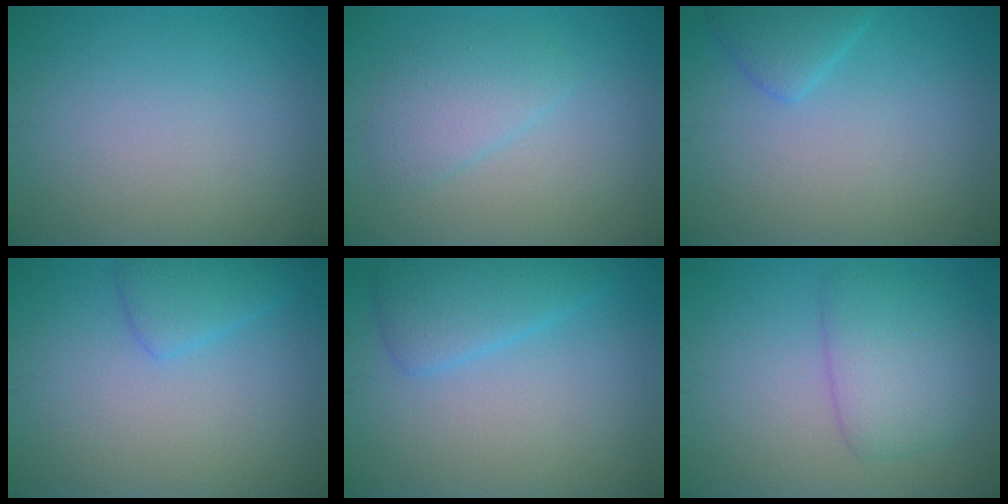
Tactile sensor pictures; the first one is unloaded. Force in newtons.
{"total": 2.8, "press": 2.7, "slide": 0.2}
{"total": 1.6, "press": 1.6, "slide": 0.0}
{"total": 2.5, "press": 2.5, "slide": 0.0}
{"total": 3.5, "press": 3.5, "slide": 0.1}
{"total": 4.5, "press": 4.5, "slide": 0.2}